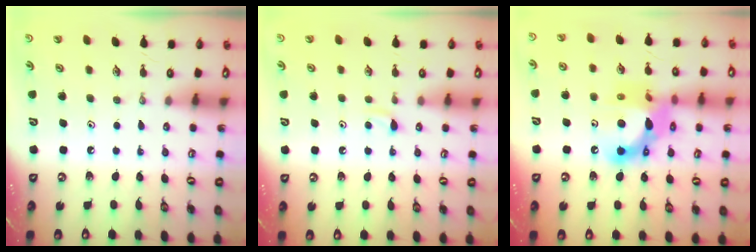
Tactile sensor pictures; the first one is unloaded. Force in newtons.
{"total": 3.3, "press": 3.3, "slide": 0.5}
{"total": 16.0, "press": 15.9, "slide": 1.2}